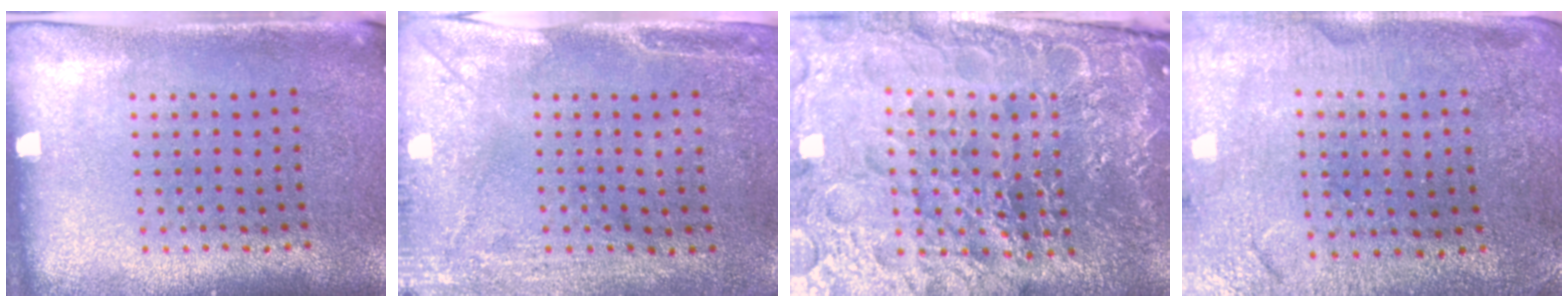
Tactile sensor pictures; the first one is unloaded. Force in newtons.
{"total": 2.9, "press": 2.3, "slide": 1.8}
{"total": 6.7, "press": 5.9, "slide": 3.1}
{"total": 1.0, "press": 0.9, "slide": 0.3}